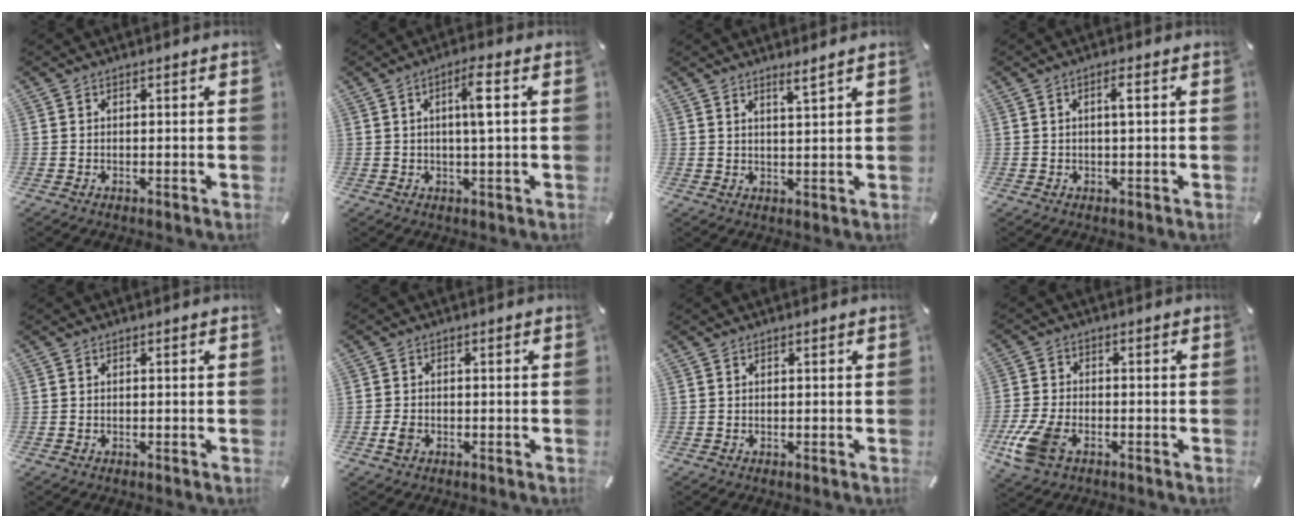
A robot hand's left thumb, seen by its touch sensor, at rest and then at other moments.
{"total": 6.1, "force": [1.1, 0.8, 6.0], "torque": [-0.108, -0.001, 0.013]}
{"total": 2.9, "force": [2.4, -0.6, 1.4], "torque": [-0.030, -0.012, 0.044]}
{"total": 2.4, "force": [0.4, 0.3, 2.3], "torque": [-0.047, 0.003, 0.005]}
{"total": 0.0}
{"total": 2.3, "force": [-0.8, 1.6, 1.4], "torque": [-0.031, 0.000, -0.016]}
{"total": 0.0}
{"total": 8.9, "force": [-3.9, 5.2, 6.1], "torque": [-0.144, 0.002, -0.072]}